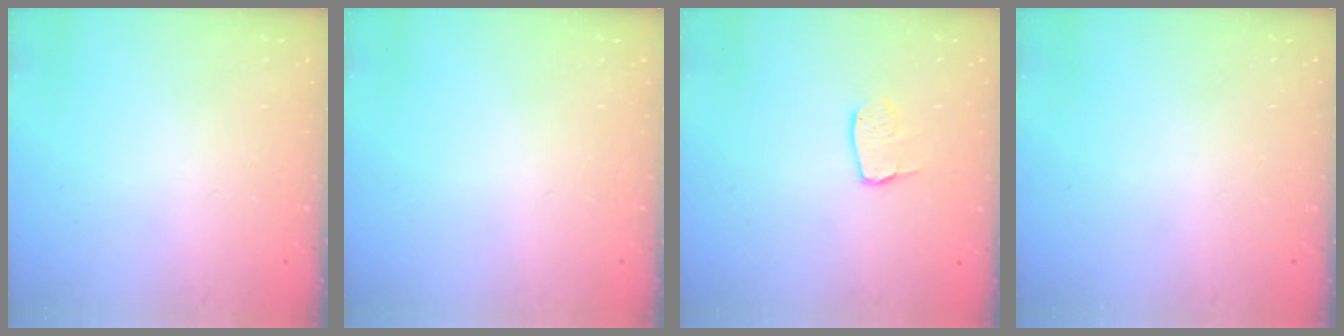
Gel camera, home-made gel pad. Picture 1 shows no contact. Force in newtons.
{"total": 0.0}
{"total": 6.1, "press": 6.0, "slide": 0.4}
{"total": 0.0}